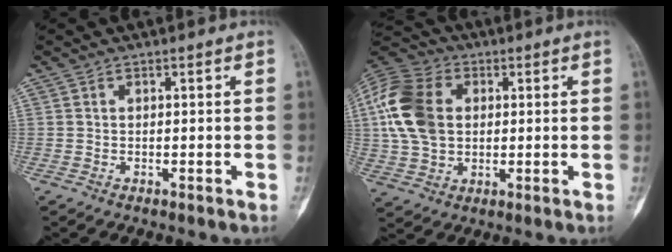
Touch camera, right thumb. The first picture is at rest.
{"total": 16.4, "force": [2.5, 11.8, 11.1], "torque": [-0.219, 0.013, 0.044]}